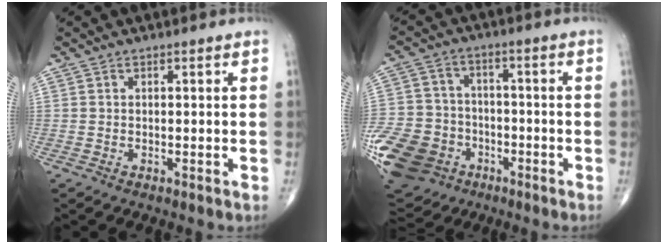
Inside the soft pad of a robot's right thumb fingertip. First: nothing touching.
{"total": 18.1, "force": [-7.8, 14.1, 8.1], "torque": [-0.172, 0.028, -0.132]}